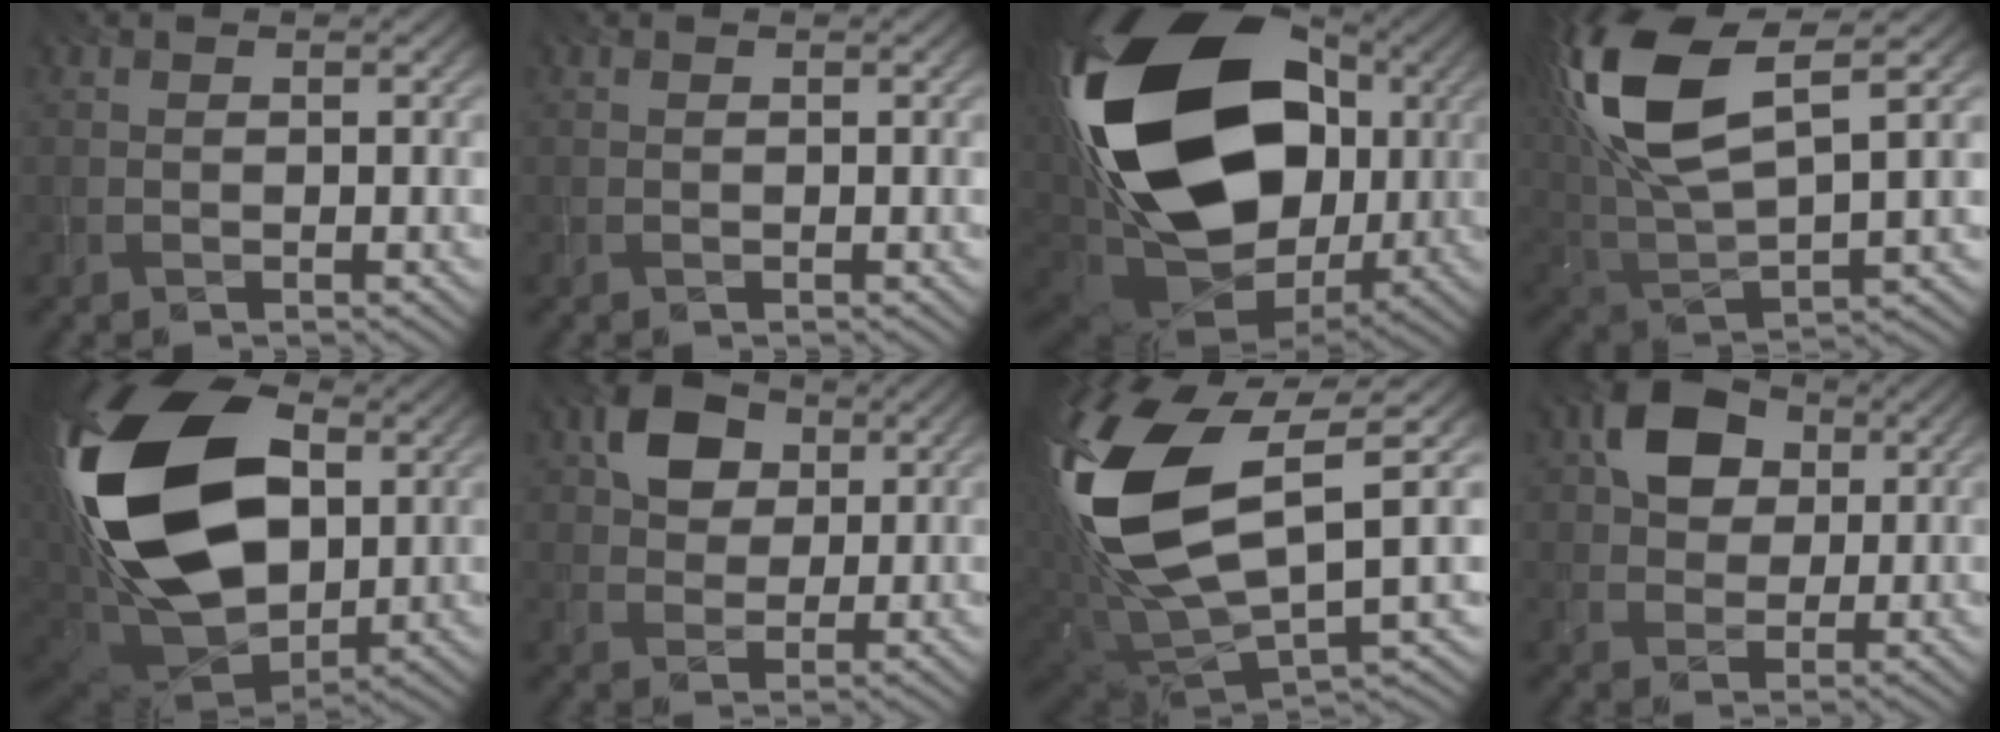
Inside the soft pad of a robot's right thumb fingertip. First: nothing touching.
{"total": 0.0}
{"total": 24.3, "force": [4.2, 16.2, 17.6], "torque": [-0.384, -0.021, 0.085]}
{"total": 15.4, "force": [6.7, 5.6, 12.7], "torque": [-0.307, 0.020, 0.136]}
{"total": 22.4, "force": [4.7, 14.2, 16.7], "torque": [-0.388, -0.004, 0.090]}
{"total": 6.6, "force": [2.5, 4.8, 3.8], "torque": [-0.086, 0.006, 0.028]}
{"total": 18.1, "force": [4.3, 8.2, 15.5], "torque": [-0.377, 0.000, 0.084]}
{"total": 7.9, "force": [2.5, 5.8, 4.9], "torque": [-0.103, 0.011, 0.030]}